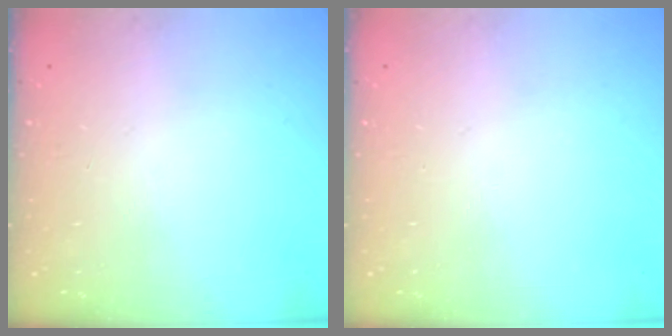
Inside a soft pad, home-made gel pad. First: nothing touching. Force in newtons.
{"total": 0.0}